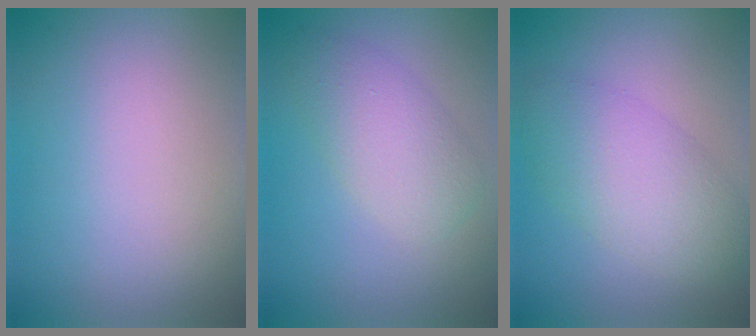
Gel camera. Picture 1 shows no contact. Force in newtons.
{"total": 4.0, "press": 4.0, "slide": 0.0}
{"total": 5.4, "press": 5.4, "slide": 0.1}